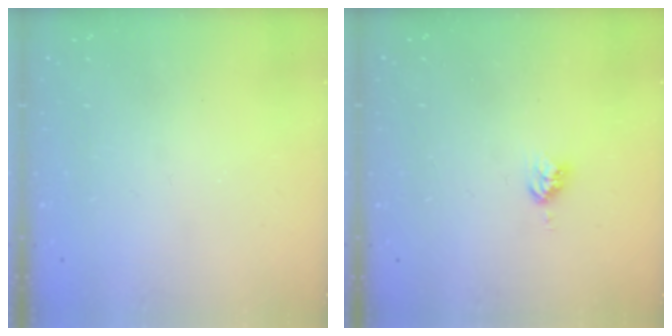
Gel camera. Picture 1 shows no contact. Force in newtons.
{"total": 3.7, "press": 3.7, "slide": 0.5}